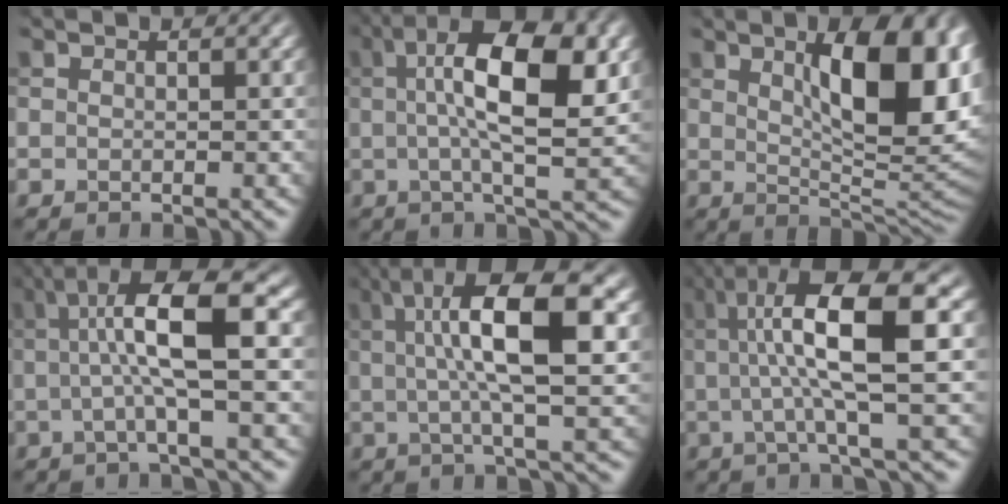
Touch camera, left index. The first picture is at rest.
{"total": 11.1, "force": [2.3, 3.4, 10.3], "torque": [-0.157, 0.013, 0.034]}
{"total": 12.7, "force": [3.7, 4.9, 11.1], "torque": [-0.140, 0.000, 0.058]}
{"total": 8.2, "force": [0.9, 1.6, 7.9], "torque": [-0.125, 0.016, 0.008]}
{"total": 10.5, "force": [2.4, 2.5, 9.9], "torque": [-0.148, 0.017, 0.036]}
{"total": 10.5, "force": [1.9, 2.2, 10.1], "torque": [-0.141, 0.015, 0.026]}